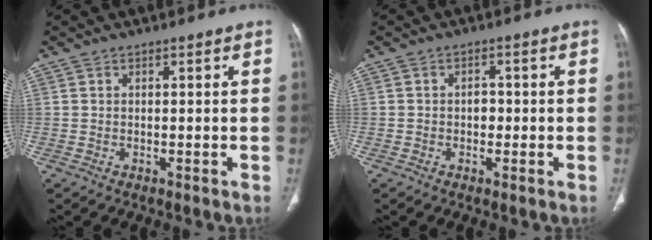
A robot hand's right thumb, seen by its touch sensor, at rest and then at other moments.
{"total": 2.1, "force": [-0.3, 1.6, 1.2], "torque": [-0.006, 0.006, -0.008]}